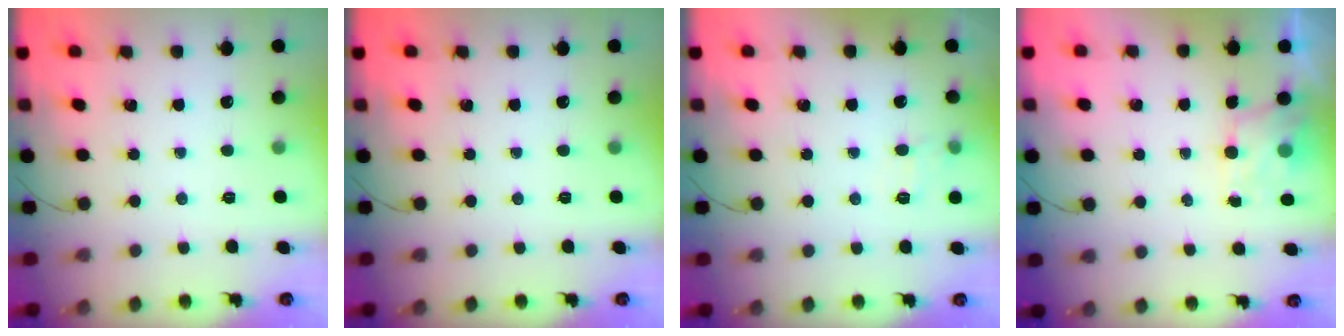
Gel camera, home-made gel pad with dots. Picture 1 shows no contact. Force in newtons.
{"total": 0.0}
{"total": 8.5, "press": 8.3, "slide": 1.9}
{"total": 4.4, "press": 4.3, "slide": 1.0}